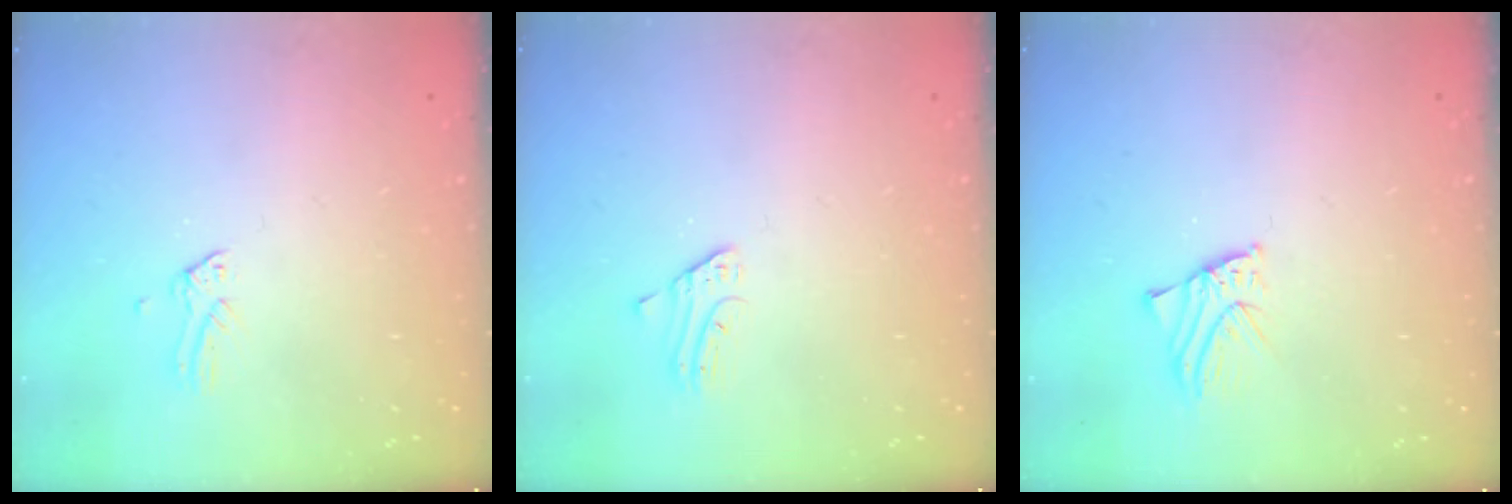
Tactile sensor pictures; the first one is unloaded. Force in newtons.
{"total": 2.3, "press": 2.3, "slide": 0.2}
{"total": 1.7, "press": 1.7, "slide": 0.1}